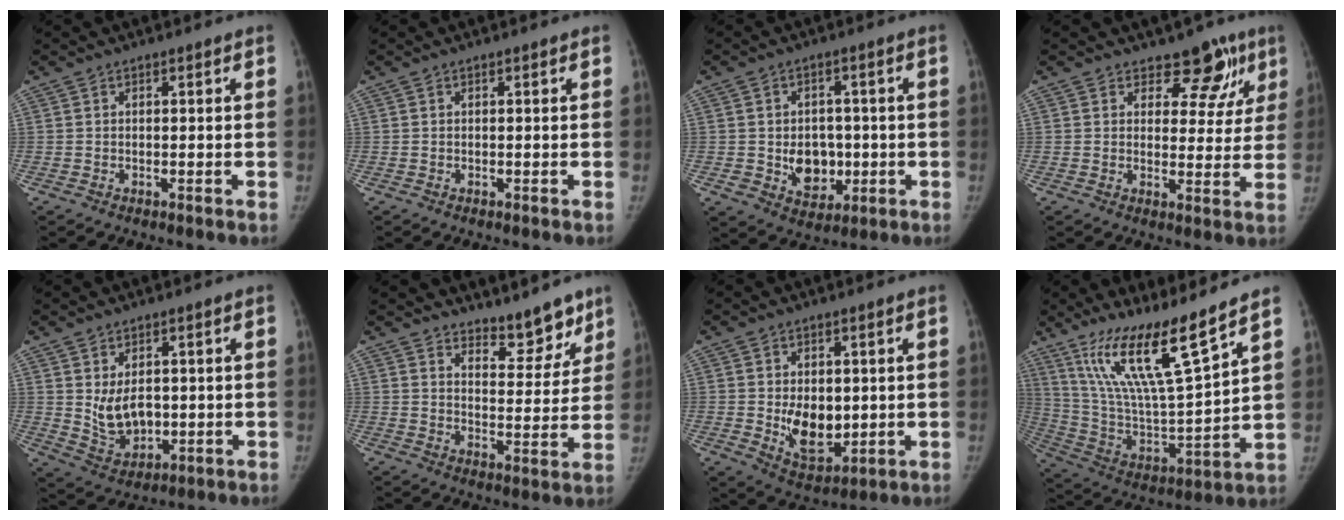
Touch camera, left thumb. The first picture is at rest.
{"total": 0.0}
{"total": 8.8, "force": [-1.0, 6.9, 5.3], "torque": [-0.040, 0.001, 0.000]}
{"total": 8.1, "force": [5.6, 5.1, 3.0], "torque": [0.007, -0.029, 0.066]}
{"total": 7.7, "force": [0.9, 5.2, 5.7], "torque": [-0.078, -0.018, 0.035]}
{"total": 9.1, "force": [7.7, 3.3, 3.6], "torque": [-0.010, -0.063, 0.121]}
{"total": 9.9, "force": [-0.1, 6.4, 7.6], "torque": [-0.083, -0.019, 0.018]}
{"total": 18.7, "force": [13.0, 1.8, 13.4], "torque": [-0.226, -0.075, 0.250]}